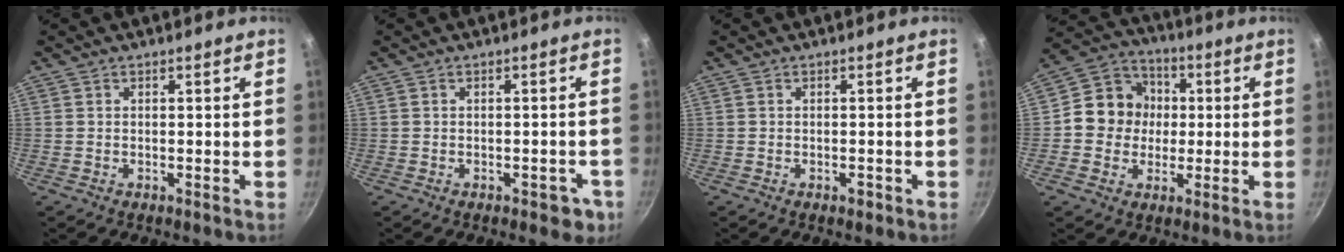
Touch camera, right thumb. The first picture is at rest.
{"total": 4.0, "force": [-1.8, 2.2, 2.7], "torque": [-0.009, 0.021, -0.009]}
{"total": 1.2, "force": [-0.7, 0.5, 0.8], "torque": [-0.012, 0.003, -0.008]}
{"total": 11.2, "force": [0.2, 10.3, 4.5], "torque": [-0.037, 0.020, -0.016]}